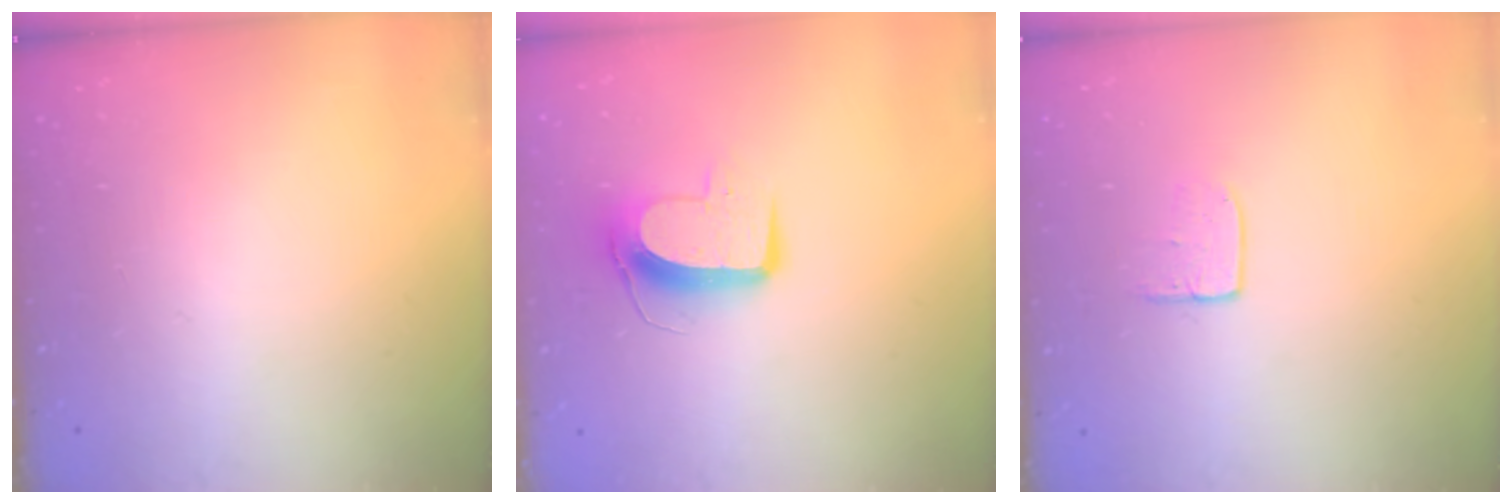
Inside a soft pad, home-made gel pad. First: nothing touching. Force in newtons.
{"total": 10.0, "press": 10.0, "slide": 0.5}
{"total": 5.4, "press": 5.4, "slide": 0.4}